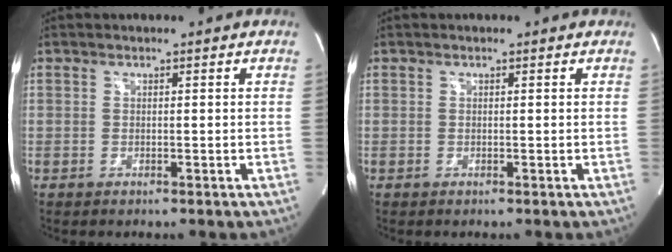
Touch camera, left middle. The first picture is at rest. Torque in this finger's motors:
{"motor_torque": [0.12, -0.02, -0.03, 0.01]}